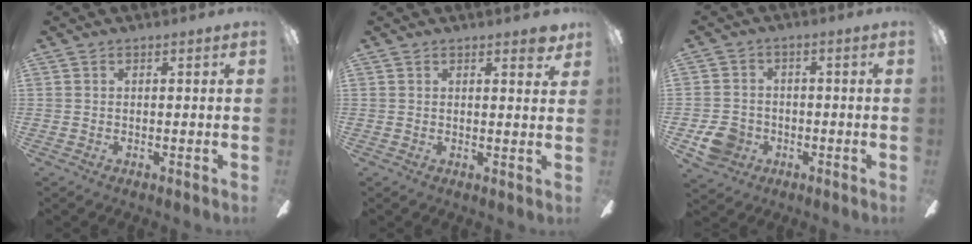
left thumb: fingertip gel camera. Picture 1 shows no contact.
{"total": 2.6, "force": [1.9, 0.7, 1.6], "torque": [-0.011, -0.006, 0.027]}
{"total": 6.6, "force": [-2.5, 5.7, 2.0], "torque": [-0.047, 0.018, -0.045]}